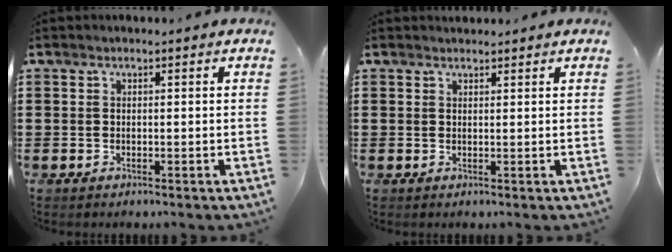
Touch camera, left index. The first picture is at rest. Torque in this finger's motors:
{"motor_torque": [0.89, -0.90, 0.00, 0.03]}